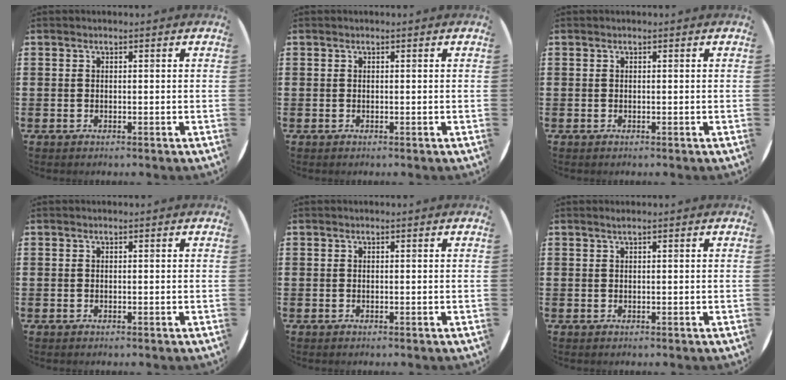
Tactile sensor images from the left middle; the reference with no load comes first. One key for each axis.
{"total": 0.0}
{"total": 0.0}
{"total": 0.0}
{"total": 0.0}
{"total": 0.6, "fx": 0.3, "fy": -0.1, "fz": 0.4, "tx": -0.005, "ty": -0.001, "tz": 0.007}